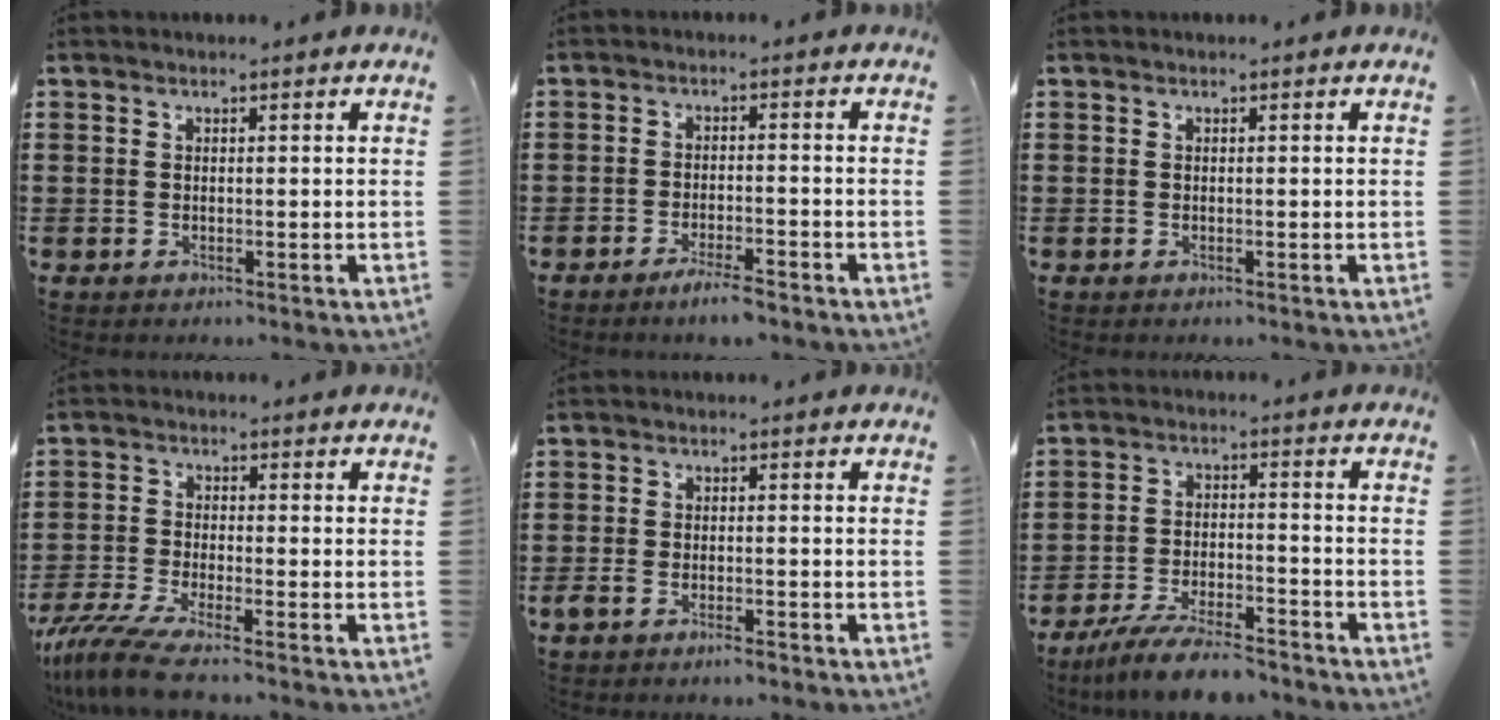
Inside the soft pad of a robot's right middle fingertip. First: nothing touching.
{"total": 3.2, "force": [-2.5, 0.4, 2.0], "torque": [-0.038, 0.001, -0.046]}
{"total": 0.0}
{"total": 6.0, "force": [-4.9, 0.3, 3.4], "torque": [-0.097, -0.027, -0.101]}
{"total": 2.0, "force": [-1.5, 0.5, 1.3], "torque": [-0.021, 0.000, -0.028]}
{"total": 7.4, "force": [-6.7, 1.0, 3.0], "torque": [-0.061, 0.001, -0.125]}